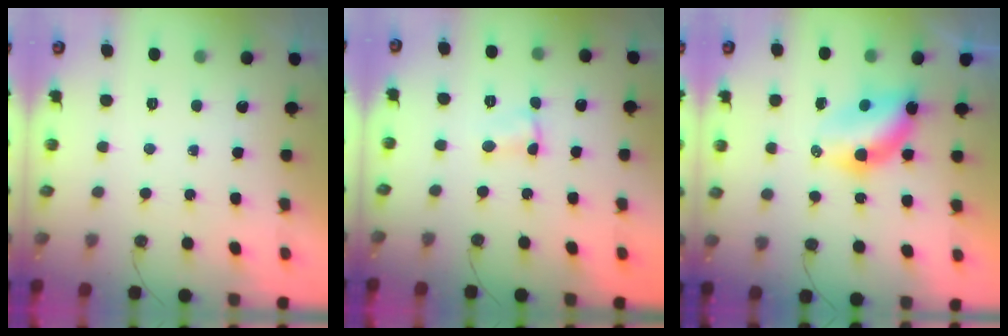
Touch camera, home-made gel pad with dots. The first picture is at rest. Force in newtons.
{"total": 1.9, "press": 1.9, "slide": 0.3}
{"total": 6.5, "press": 6.5, "slide": 0.5}